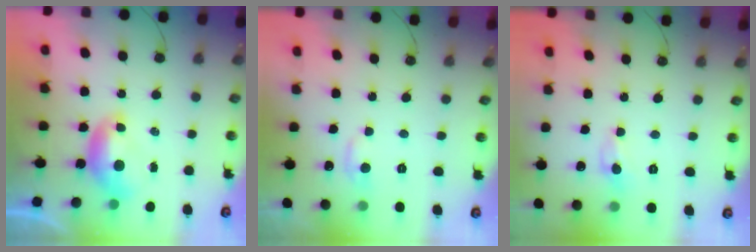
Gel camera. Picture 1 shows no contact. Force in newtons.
{"total": 1.0, "press": 0.4, "slide": 0.9}
{"total": 0.0}